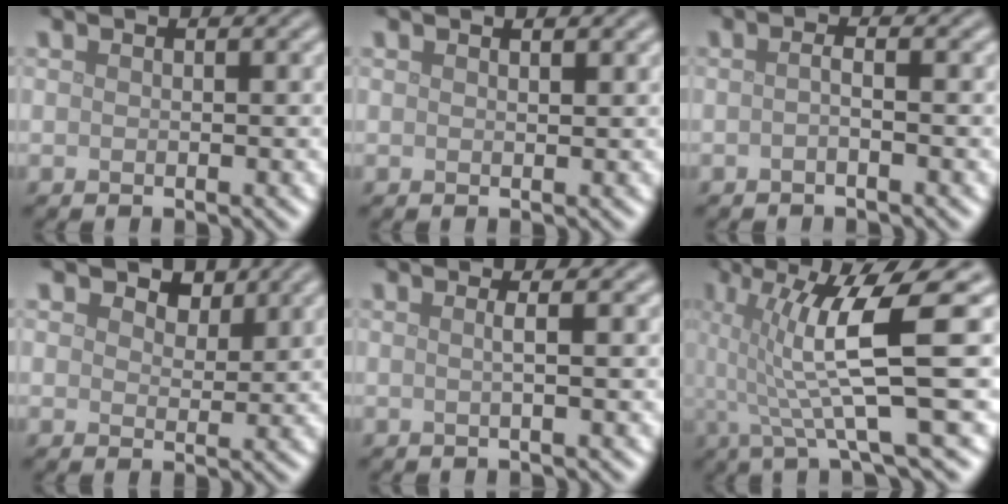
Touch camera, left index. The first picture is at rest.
{"total": 0.7, "force": [0.6, 0.1, 0.3], "torque": [-0.003, 0.000, 0.012]}
{"total": 1.2, "force": [-0.3, 0.3, 1.1], "torque": [-0.017, -0.002, -0.010]}
{"total": 2.6, "force": [1.8, 1.5, 1.2], "torque": [-0.021, -0.003, 0.020]}
{"total": 1.6, "force": [0.2, 0.6, 1.5], "torque": [-0.017, 0.001, -0.013]}
{"total": 8.3, "force": [0.7, 1.2, 8.1], "torque": [-0.137, 0.002, 0.011]}